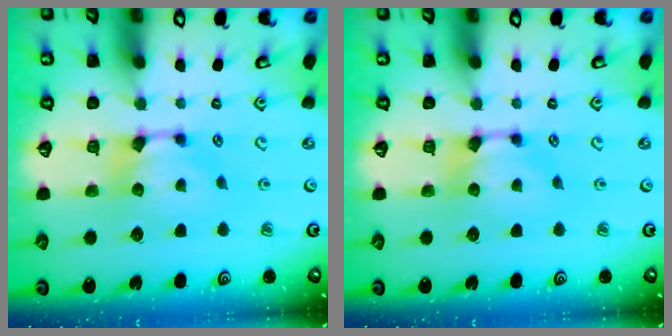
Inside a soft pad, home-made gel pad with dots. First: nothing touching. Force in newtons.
{"total": 0.0}